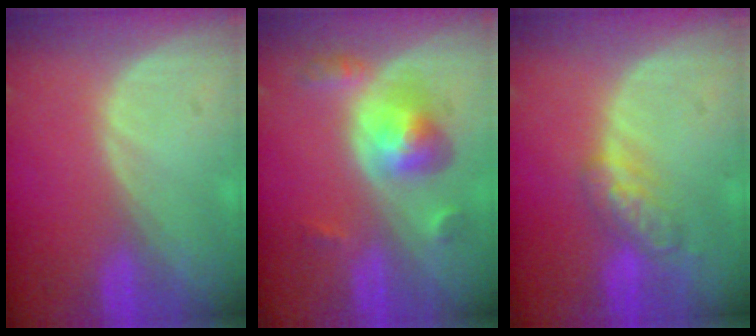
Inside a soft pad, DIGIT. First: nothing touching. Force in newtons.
{"total": 6.2, "press": 5.8, "slide": 2.3}
{"total": 5.3, "press": 4.8, "slide": 2.1}